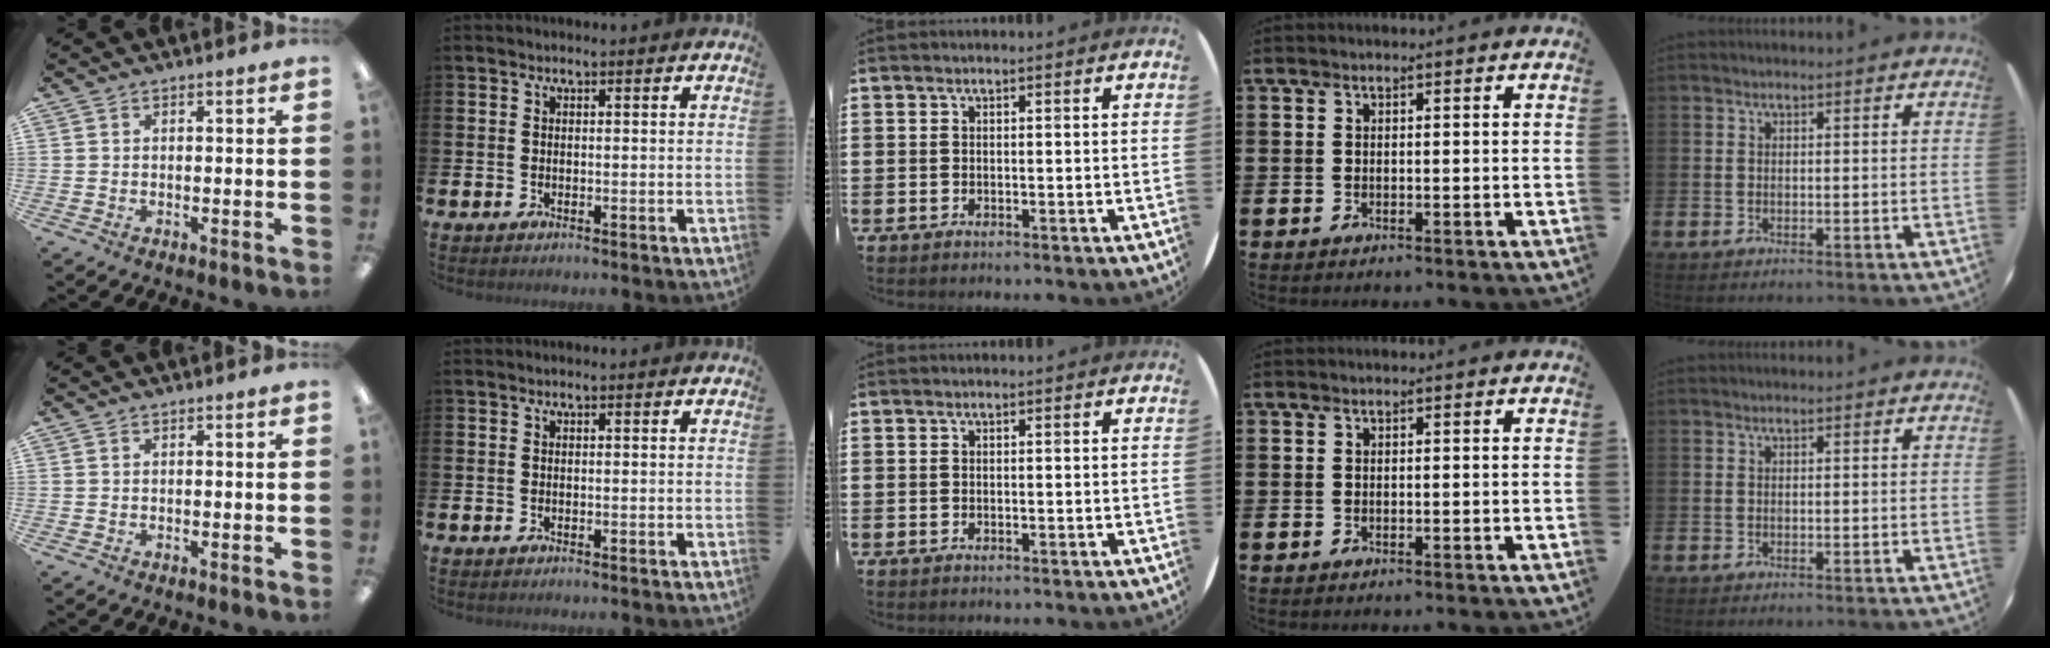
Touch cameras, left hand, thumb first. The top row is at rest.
{}